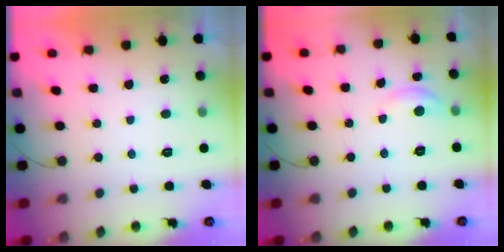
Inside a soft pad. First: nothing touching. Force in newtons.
{"total": 4.0, "press": 4.0, "slide": 0.2}